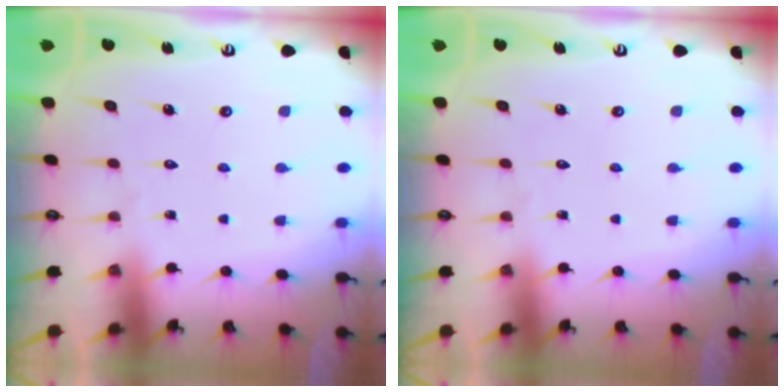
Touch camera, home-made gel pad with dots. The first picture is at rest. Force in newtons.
{"total": 0.0}